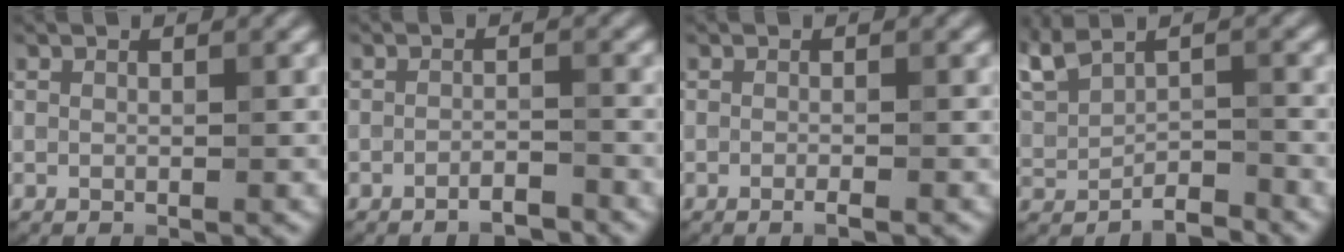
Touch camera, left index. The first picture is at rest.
{"total": 1.8, "force": [-1.5, 0.2, 1.0], "torque": [-0.009, 0.004, -0.028]}
{"total": 1.0, "force": [-0.5, 0.2, 0.8], "torque": [-0.010, -0.004, -0.011]}
{"total": 2.9, "force": [-0.5, 1.3, 2.5], "torque": [-0.046, -0.006, -0.003]}